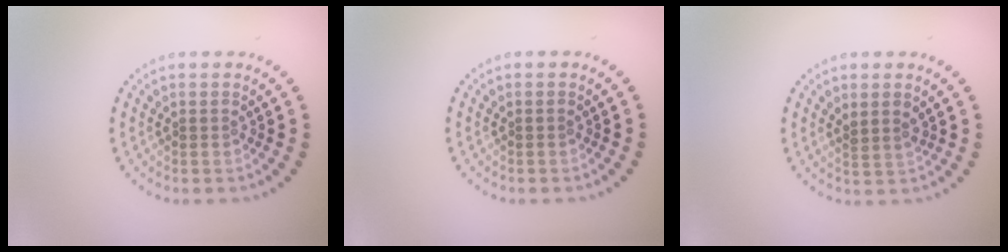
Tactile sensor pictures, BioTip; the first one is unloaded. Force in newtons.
{"total": 0.0}
{"total": 1.4, "press": 1.1, "slide": 0.9}